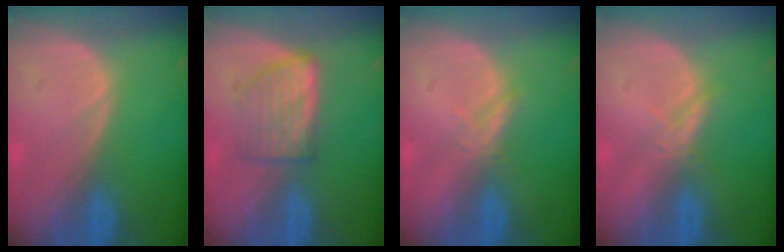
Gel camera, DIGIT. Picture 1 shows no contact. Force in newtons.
{"total": 5.8, "press": 5.4, "slide": 2.1}
{"total": 1.7, "press": 1.7, "slide": 0.1}
{"total": 1.7, "press": 1.7, "slide": 0.1}